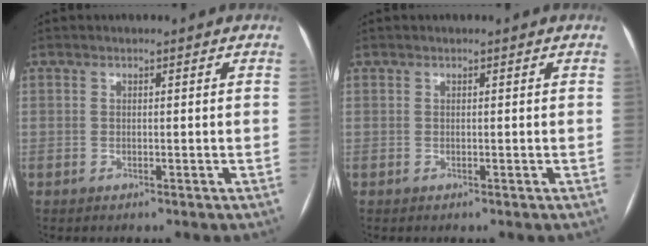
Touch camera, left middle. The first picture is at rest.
{"total": 0.0}